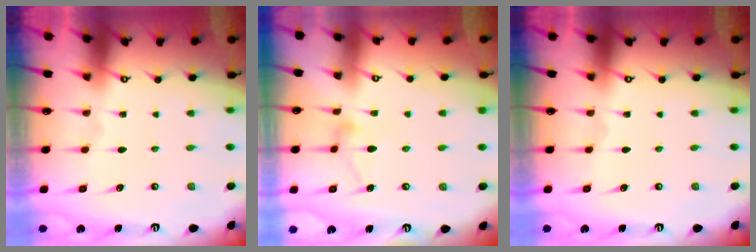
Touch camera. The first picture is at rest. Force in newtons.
{"total": 7.3, "press": 7.3, "slide": 0.3}
{"total": 0.0}